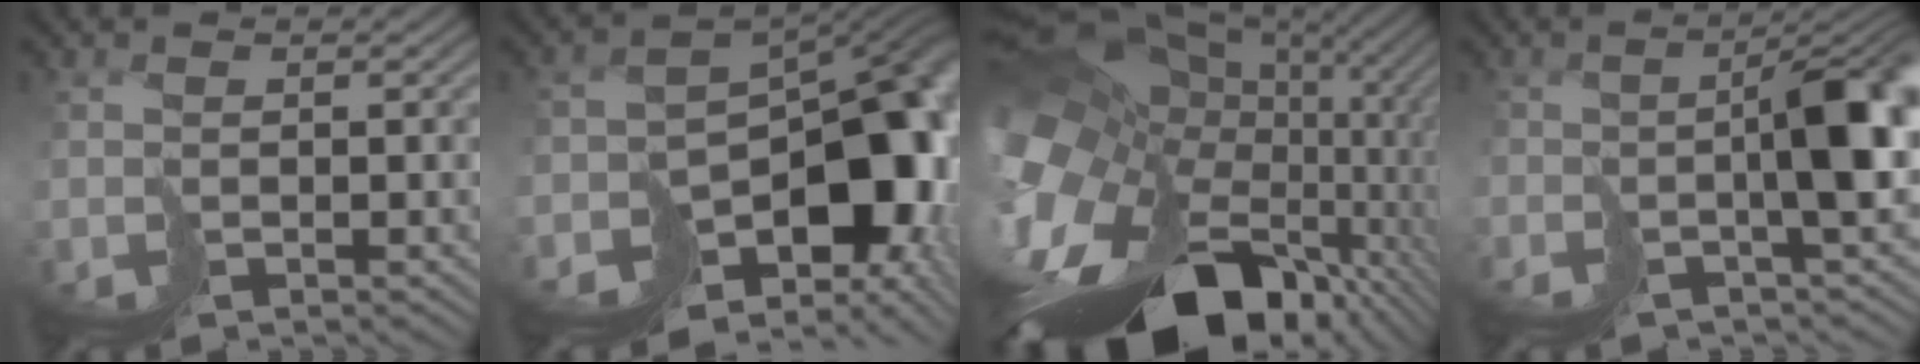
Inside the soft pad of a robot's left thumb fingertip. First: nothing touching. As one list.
[{"total": 15.1, "force": [-5.7, 9.1, 10.6], "torque": [-0.112, -0.042, -0.054]}, {"total": 18.6, "force": [-3.2, 12.5, 13.4], "torque": [-0.281, -0.021, -0.041]}, {"total": 5.2, "force": [-1.5, 1.1, 4.8], "torque": [-0.060, -0.001, -0.023]}]